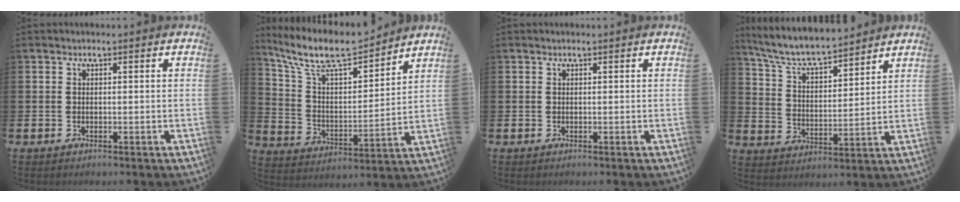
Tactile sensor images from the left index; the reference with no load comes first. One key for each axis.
{"total": 10.2, "fx": 8.8, "fy": 2.6, "fz": 4.3, "tx": -0.120, "ty": -0.054, "tz": 0.152}
{"total": 0.0}
{"total": 7.3, "fx": 6.9, "fy": 1.2, "fz": 2.3, "tx": -0.078, "ty": -0.047, "tz": 0.119}